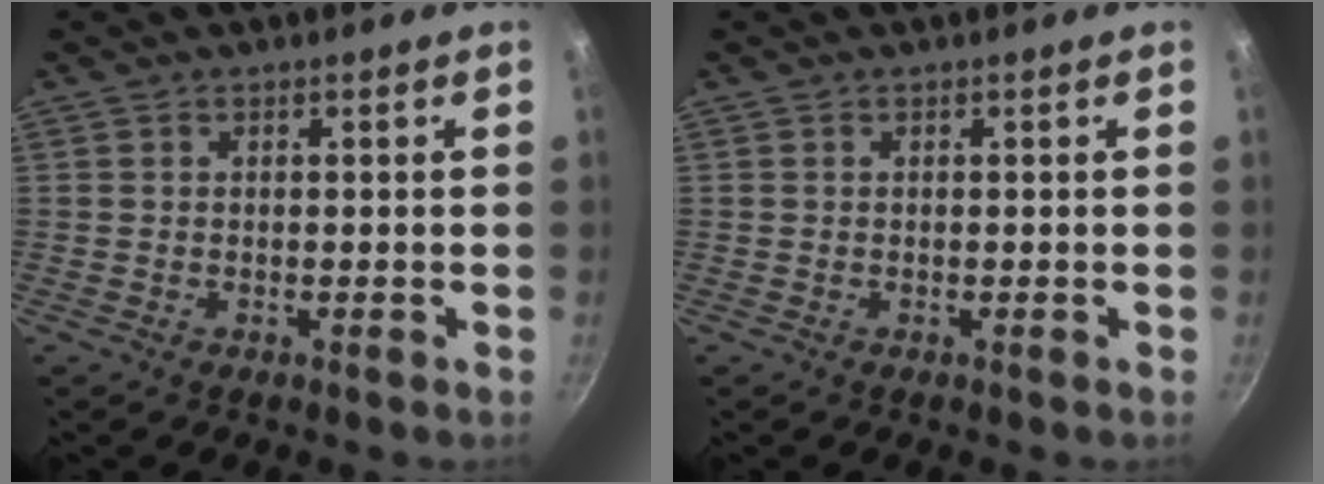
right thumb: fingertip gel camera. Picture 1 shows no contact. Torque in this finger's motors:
{"motor_torque": [-0.01, 0.01, 0.00, 0.00, 0.00]}